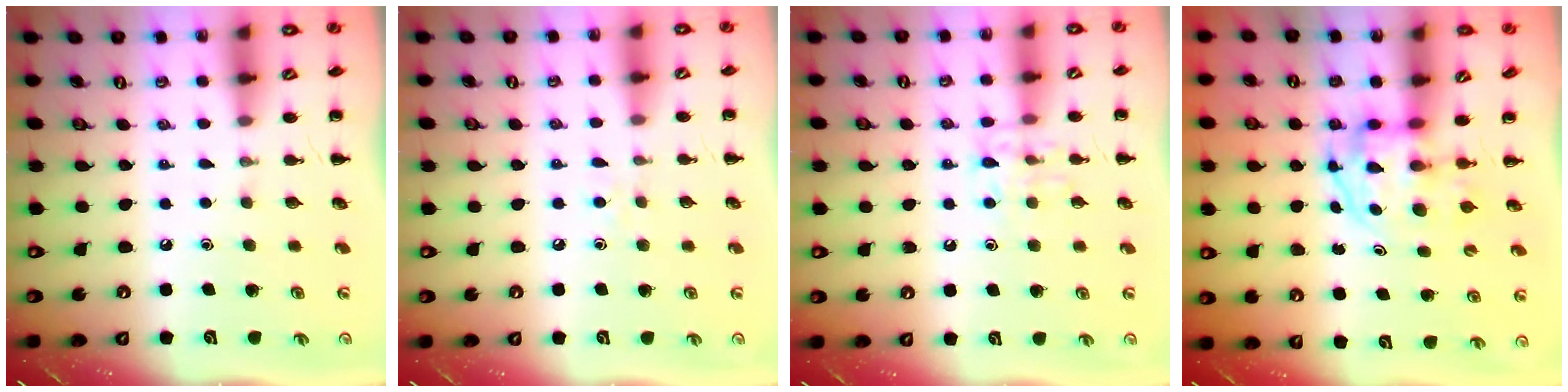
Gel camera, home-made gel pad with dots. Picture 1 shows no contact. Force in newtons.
{"total": 3.1, "press": 2.9, "slide": 1.1}
{"total": 8.5, "press": 8.4, "slide": 0.8}
{"total": 3.3, "press": 3.3, "slide": 0.5}